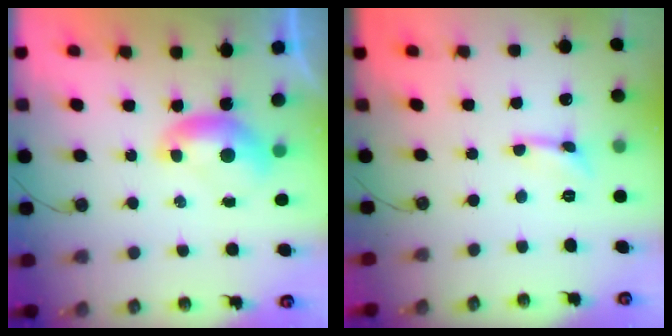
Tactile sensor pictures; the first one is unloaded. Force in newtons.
{"total": 1.6, "press": 1.5, "slide": 0.4}